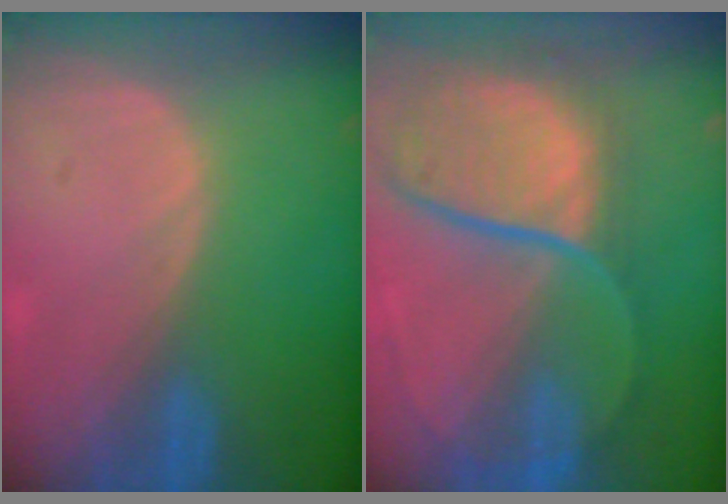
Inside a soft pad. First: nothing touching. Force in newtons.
{"total": 11.9, "press": 9.9, "slide": 6.7}